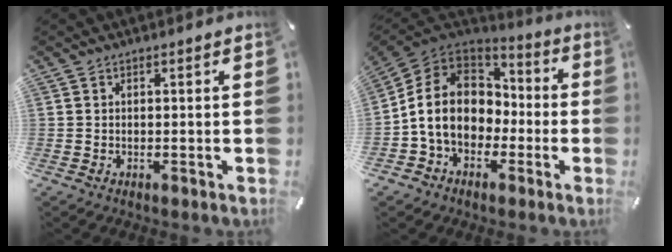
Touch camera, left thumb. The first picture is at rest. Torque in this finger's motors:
{"motor_torque": [2.39, 2.62, 1.52, 1.25, 0.26]}